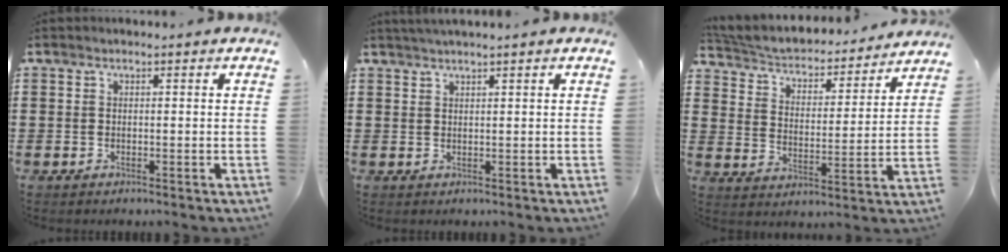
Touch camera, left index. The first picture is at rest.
{"total": 1.4, "force": [1.2, -0.3, 0.6], "torque": [-0.011, 0.000, 0.022]}
{"total": 3.3, "force": [3.1, 0.9, 0.9], "torque": [-0.038, -0.027, 0.043]}